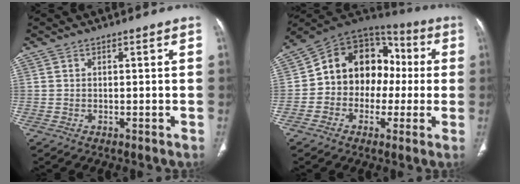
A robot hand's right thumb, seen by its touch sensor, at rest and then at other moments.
{"total": 16.3, "force": [-0.4, 13.0, 9.7], "torque": [-0.100, 0.053, -0.019]}